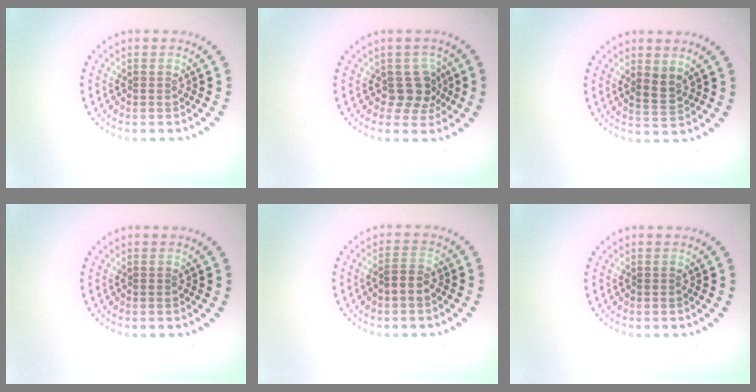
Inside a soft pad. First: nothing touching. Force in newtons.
{"total": 2.7, "press": 2.1, "slide": 1.6}
{"total": 1.9, "press": 1.7, "slide": 0.9}
{"total": 0.0}
{"total": 1.7, "press": 1.6, "slide": 0.5}
{"total": 0.0}